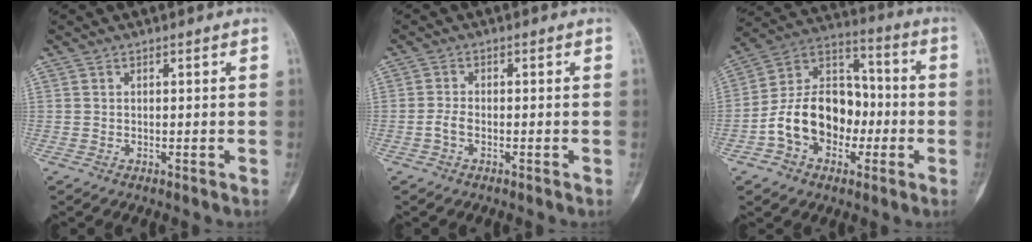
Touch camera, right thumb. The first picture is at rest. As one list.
[{"total": 1.9, "force": [-0.8, 1.0, 1.4], "torque": [-0.027, 0.007, -0.020]}, {"total": 16.6, "force": [-4.0, 12.0, 10.7], "torque": [-0.147, 0.055, -0.073]}]